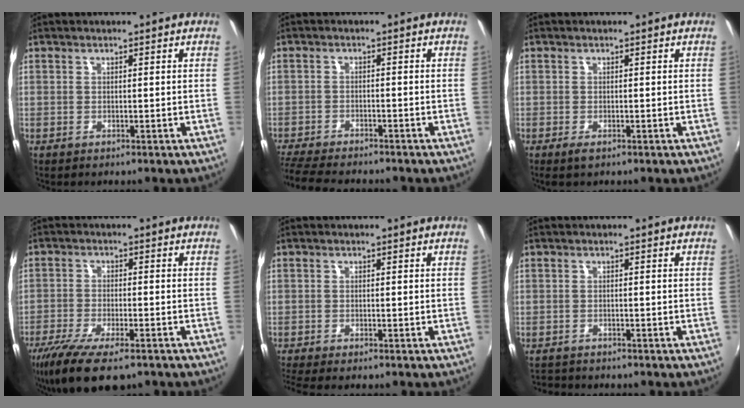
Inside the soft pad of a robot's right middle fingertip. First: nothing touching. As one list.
[{"total": 10.2, "force": [-9.1, 1.7, 4.2], "torque": [-0.111, -0.025, -0.156]}, {"total": 1.4, "force": [-0.8, 0.5, 1.0], "torque": [-0.020, -0.006, -0.015]}, {"total": 12.7, "force": [-8.9, 3.8, 8.3], "torque": [-0.183, -0.045, -0.156]}, {"total": 3.0, "force": [-2.5, 0.0, 1.6], "torque": [-0.038, -0.018, -0.049]}, {"total": 2.7, "force": [-2.6, 0.6, 0.4], "torque": [-0.018, -0.011, -0.047]}]